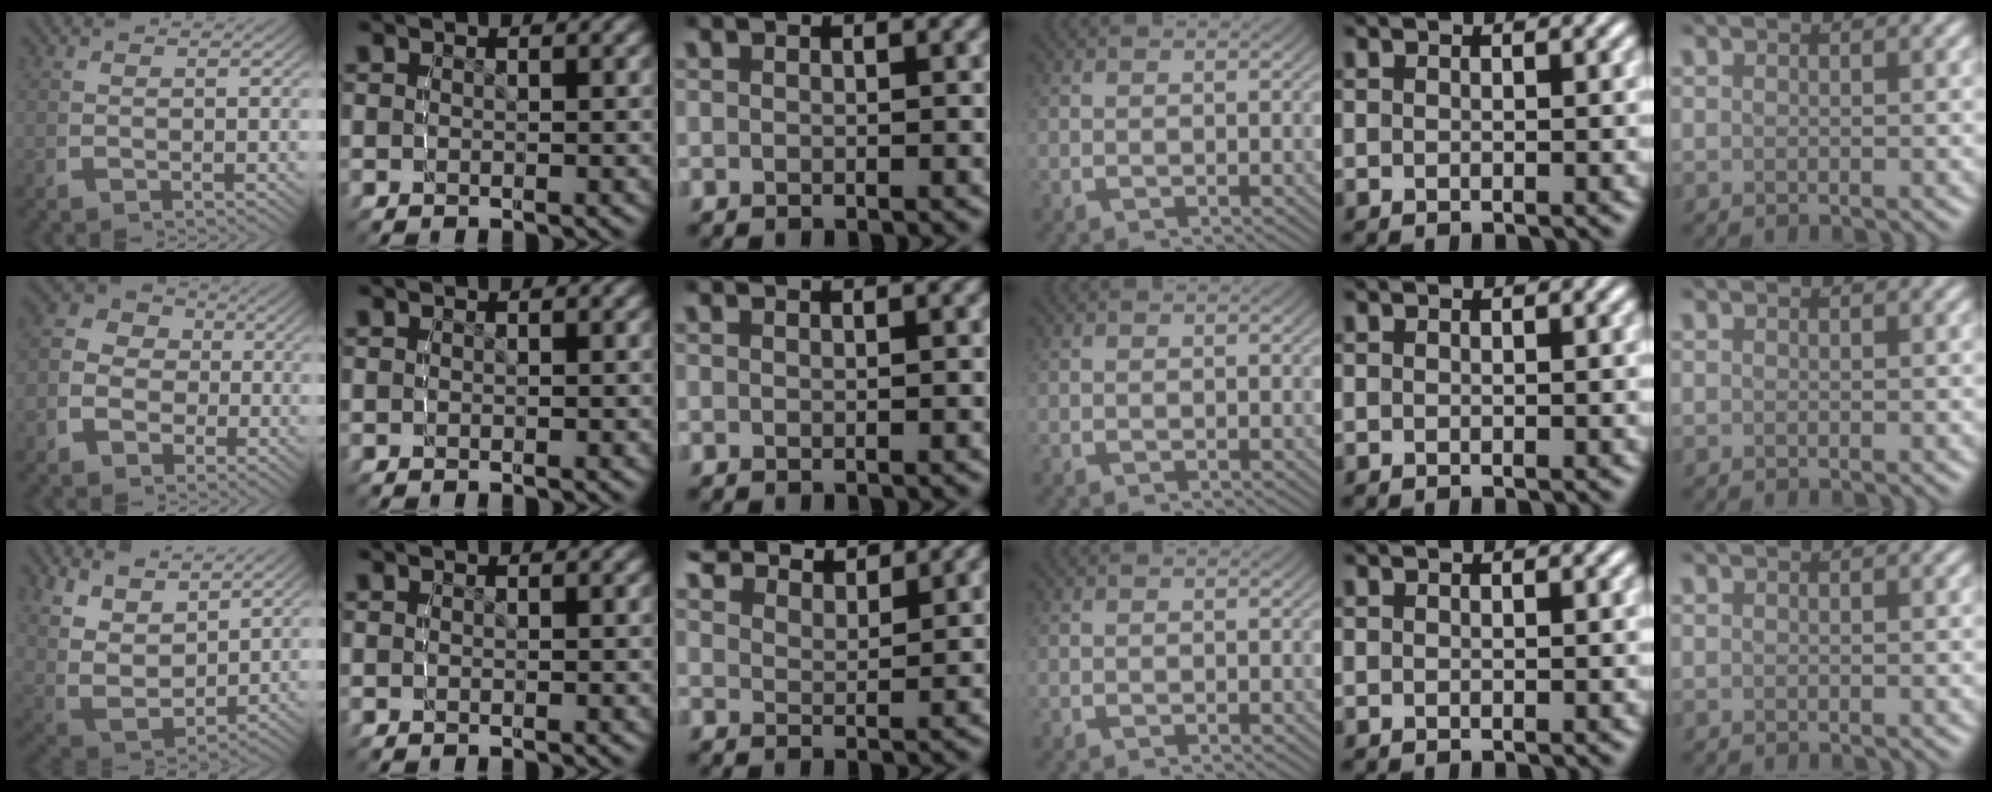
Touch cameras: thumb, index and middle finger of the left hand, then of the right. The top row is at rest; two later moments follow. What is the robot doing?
{"motion": "lift_and_place", "object": "air blower"}